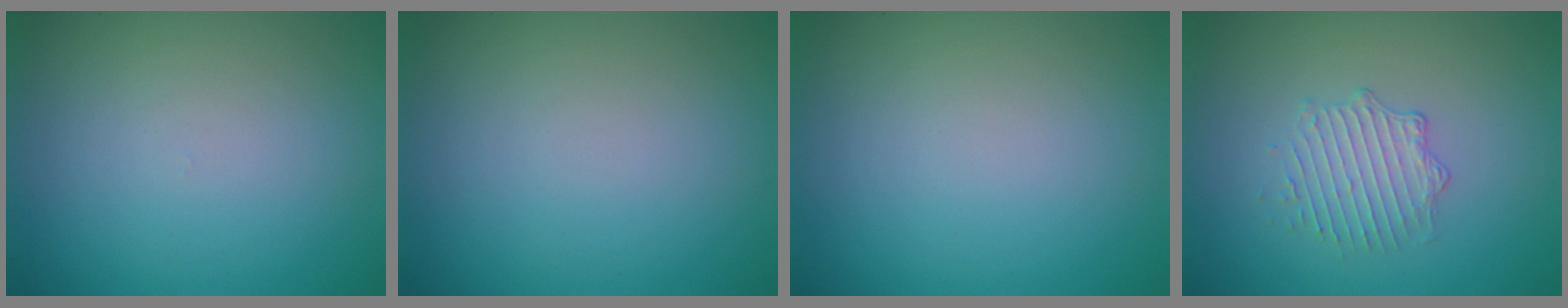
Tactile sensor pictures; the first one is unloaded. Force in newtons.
{"total": 0.0}
{"total": 0.0}
{"total": 1.9, "press": 1.4, "slide": 1.4}